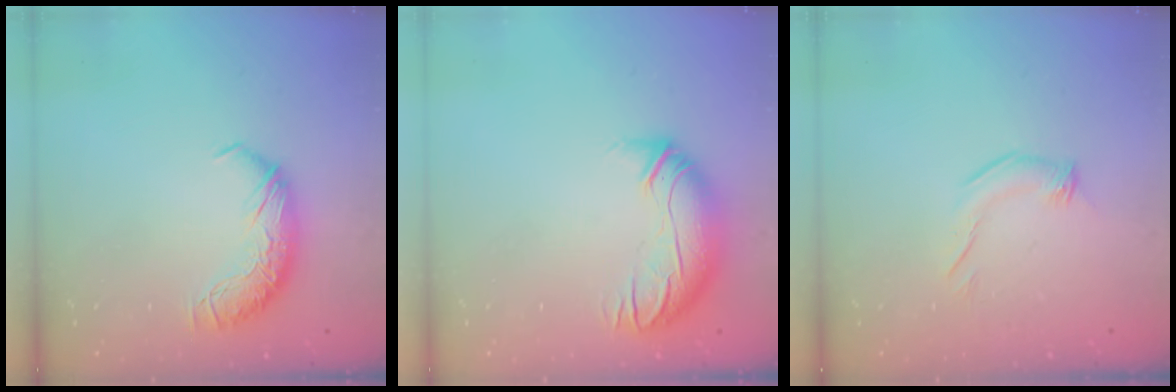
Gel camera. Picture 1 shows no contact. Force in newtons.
{"total": 2.9, "press": 0.3, "slide": 2.9}
{"total": 4.1, "press": 4.0, "slide": 0.7}